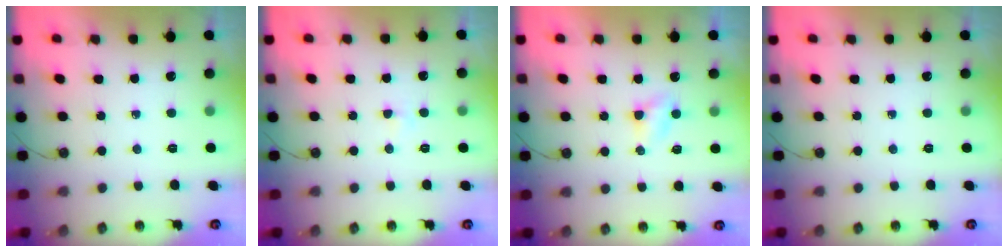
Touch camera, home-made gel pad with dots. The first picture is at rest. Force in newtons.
{"total": 2.1, "press": 2.1, "slide": 0.3}
{"total": 2.7, "press": 2.7, "slide": 0.3}
{"total": 0.0}